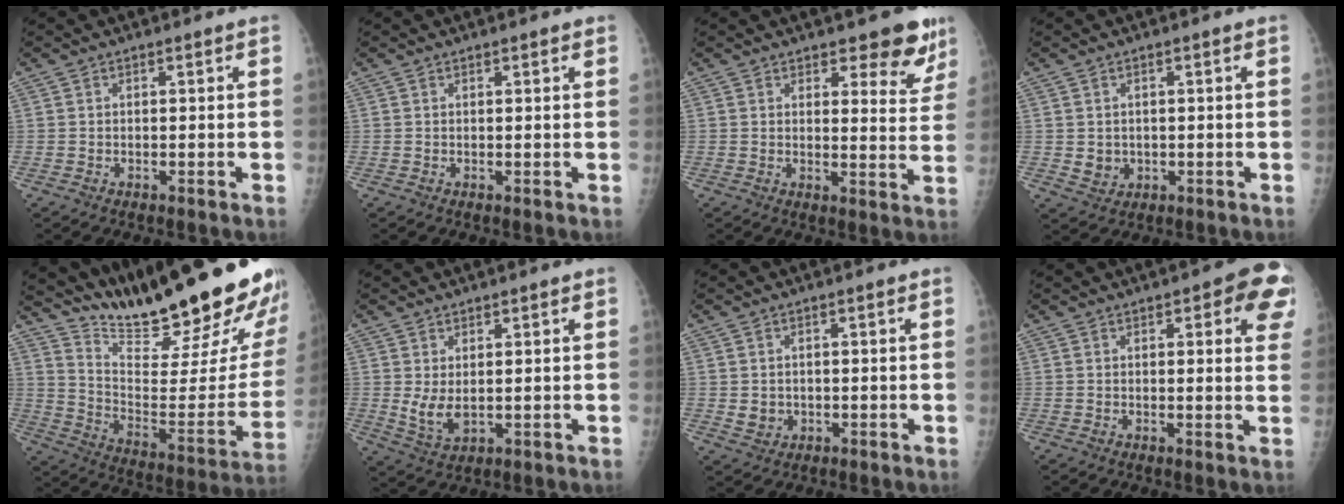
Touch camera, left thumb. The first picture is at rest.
{"total": 0.8, "force": [0.5, 0.2, 0.6], "torque": [-0.006, 0.000, 0.006]}
{"total": 8.0, "force": [5.9, 3.3, 4.4], "torque": [-0.014, -0.040, 0.069]}
{"total": 3.0, "force": [0.0, 2.7, 1.2], "torque": [-0.012, -0.003, 0.012]}
{"total": 31.3, "force": [25.6, 5.1, 17.3], "torque": [-0.238, -0.162, 0.371]}
{"total": 5.0, "force": [1.4, 2.5, 4.1], "torque": [-0.070, -0.015, 0.035]}
{"total": 2.6, "force": [0.0, 2.3, 1.1], "torque": [-0.010, -0.001, 0.009]}
{"total": 9.9, "force": [4.3, 3.2, 8.3], "torque": [-0.064, -0.008, 0.042]}